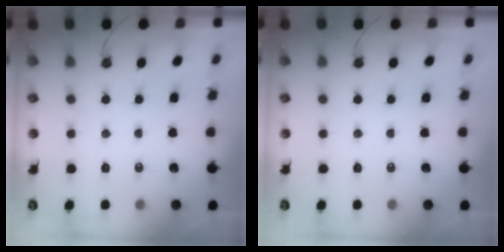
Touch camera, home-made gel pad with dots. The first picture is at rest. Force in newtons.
{"total": 0.0}